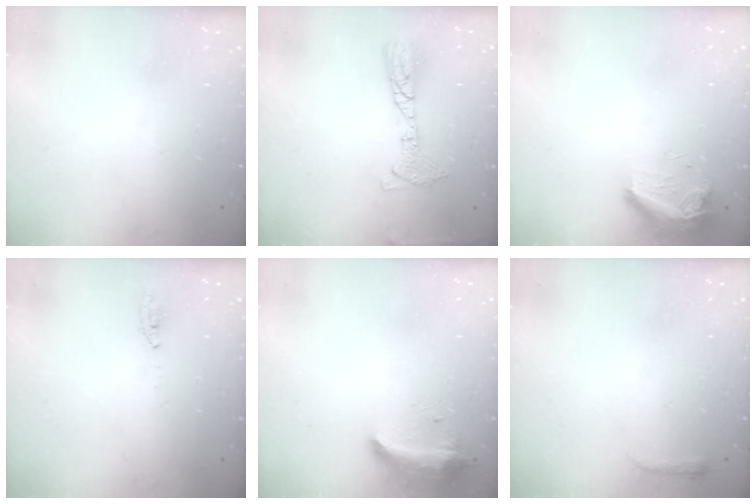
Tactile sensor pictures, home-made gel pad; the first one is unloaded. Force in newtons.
{"total": 10.6, "press": 10.4, "slide": 2.2}
{"total": 8.4, "press": 8.2, "slide": 1.9}
{"total": 3.0, "press": 2.8, "slide": 1.2}
{"total": 8.6, "press": 8.6, "slide": 1.1}
{"total": 3.0, "press": 2.9, "slide": 0.6}